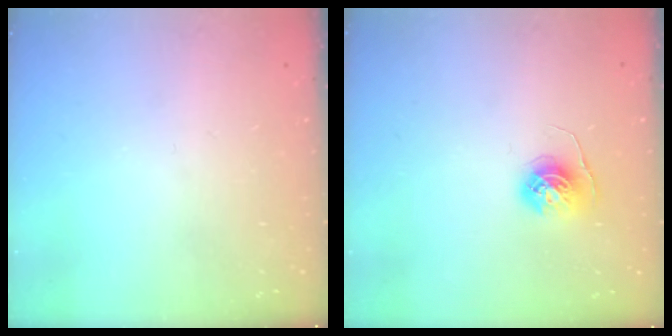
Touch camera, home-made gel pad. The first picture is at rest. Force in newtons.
{"total": 6.1, "press": 6.0, "slide": 0.6}